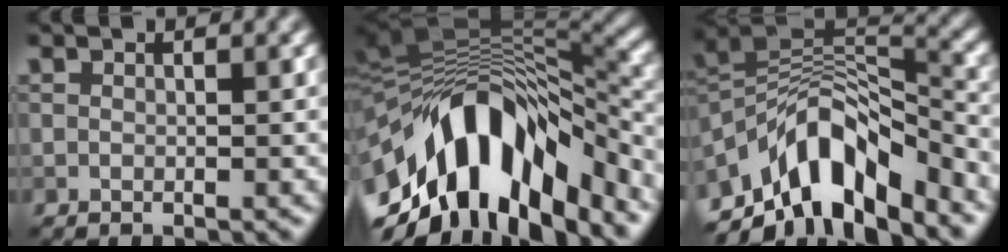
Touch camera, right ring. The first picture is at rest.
{"total": 14.3, "force": [-5.8, 7.0, 11.0], "torque": [-0.186, 0.016, -0.089]}
{"total": 10.5, "force": [-6.1, 4.6, 7.2], "torque": [-0.108, 0.019, -0.118]}